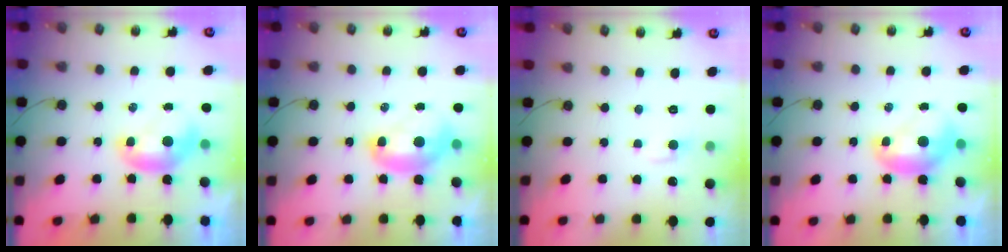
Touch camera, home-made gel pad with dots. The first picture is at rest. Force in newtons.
{"total": 2.7, "press": 2.7, "slide": 0.1}
{"total": 1.3, "press": 1.2, "slide": 0.5}
{"total": 1.6, "press": 1.6, "slide": 0.3}